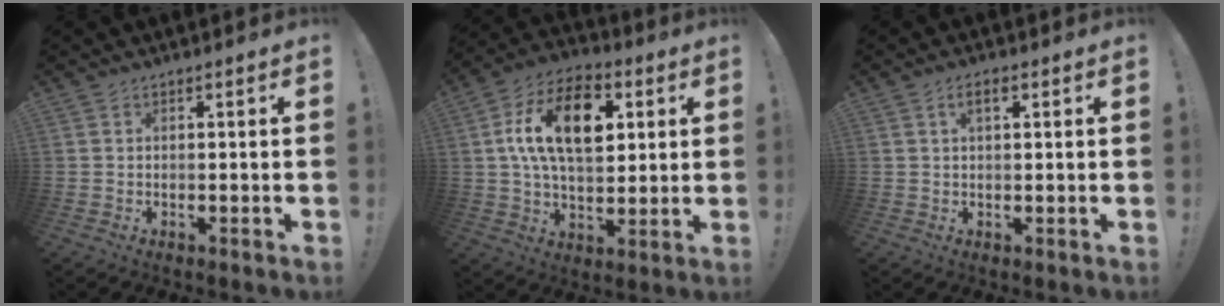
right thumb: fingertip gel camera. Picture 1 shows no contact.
{"total": 18.8, "force": [5.2, 11.2, 14.2], "torque": [-0.239, -0.004, 0.087]}
{"total": 2.9, "force": [1.1, 1.4, 2.4], "torque": [-0.036, 0.000, 0.014]}